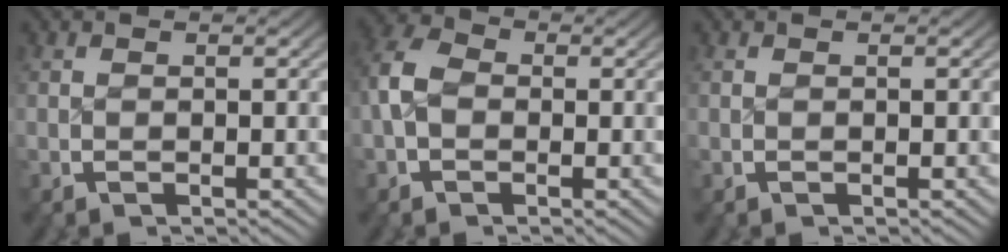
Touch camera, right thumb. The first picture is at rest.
{"total": 3.6, "force": [-0.2, 2.9, 2.3], "torque": [-0.060, -0.009, -0.004]}
{"total": 0.0}